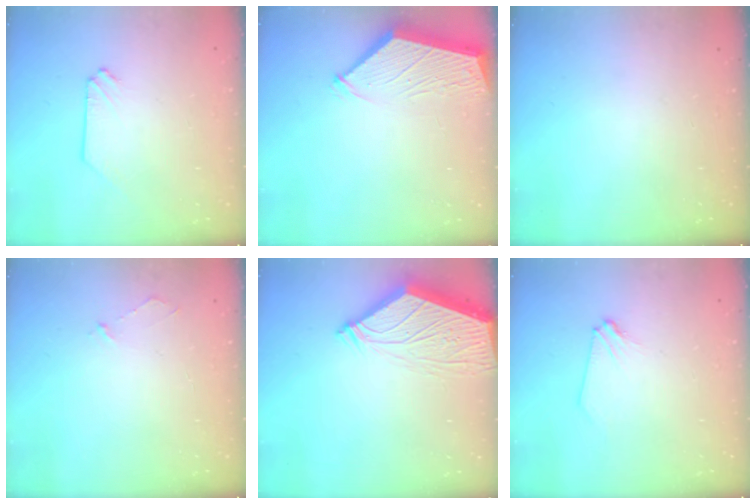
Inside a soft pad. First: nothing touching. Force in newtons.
{"total": 2.9, "press": 2.9, "slide": 0.4}
{"total": 0.0}
{"total": 3.0, "press": 3.0, "slide": 0.3}
{"total": 7.2, "press": 7.1, "slide": 1.0}
{"total": 2.4, "press": 2.4, "slide": 0.4}